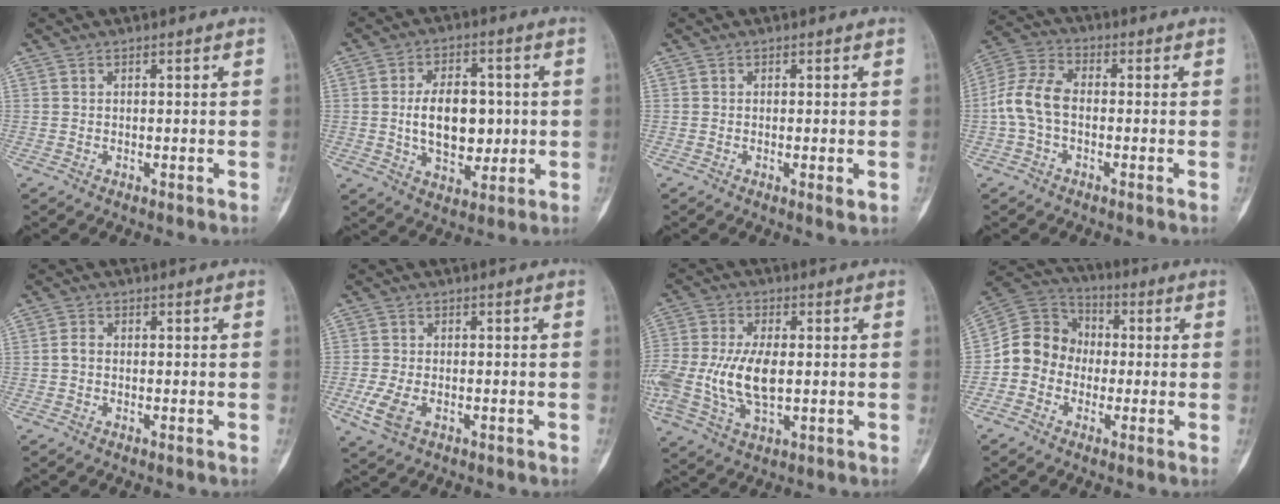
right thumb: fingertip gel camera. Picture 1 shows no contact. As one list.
[{"total": 12.1, "force": [0.0, 7.5, 9.5], "torque": [-0.120, 0.002, 0.006]}, {"total": 1.8, "force": [-0.3, 0.3, 1.7], "torque": [-0.031, -0.007, -0.004]}, {"total": 8.3, "force": [-1.2, 4.8, 6.7], "torque": [-0.143, 0.024, -0.036]}, {"total": 1.6, "force": [-0.4, 0.9, 1.2], "torque": [-0.024, 0.001, -0.014]}, {"total": 5.2, "force": [-1.8, 2.9, 3.9], "torque": [-0.094, -0.001, -0.032]}, {"total": 14.6, "force": [-1.0, 7.6, 12.4], "torque": [-0.289, -0.004, -0.015]}, {"total": 10.3, "force": [-1.8, 9.3, 4.1], "torque": [-0.050, 0.045, -0.047]}]